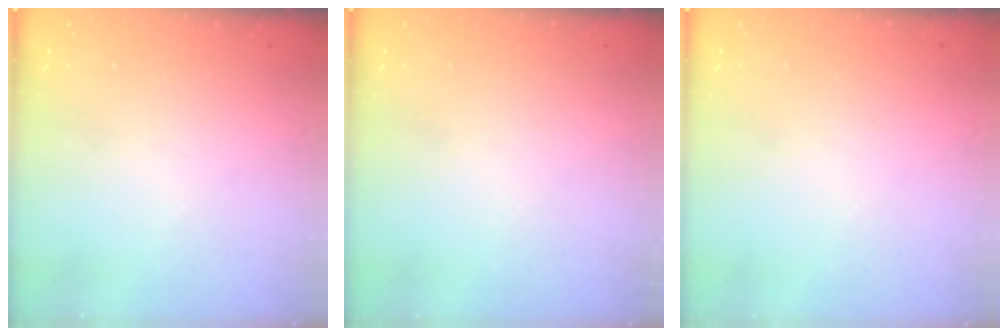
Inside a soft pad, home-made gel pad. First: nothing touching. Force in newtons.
{"total": 0.0}
{"total": 0.0}